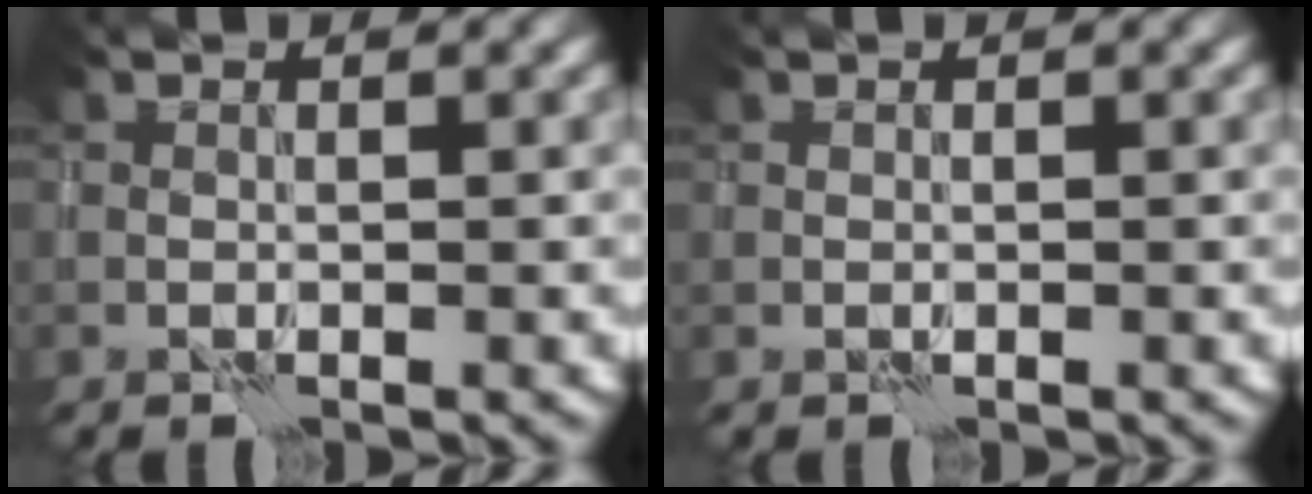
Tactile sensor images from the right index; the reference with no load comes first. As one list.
[{"total": 0.0}]